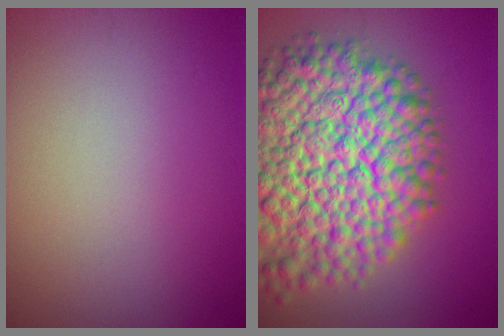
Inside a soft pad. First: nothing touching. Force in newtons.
{"total": 15.3, "press": 15.3, "slide": 0.8}